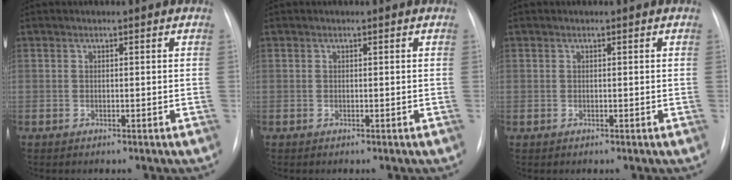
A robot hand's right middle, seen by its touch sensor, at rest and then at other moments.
{"total": 0.0}
{"total": 0.0}